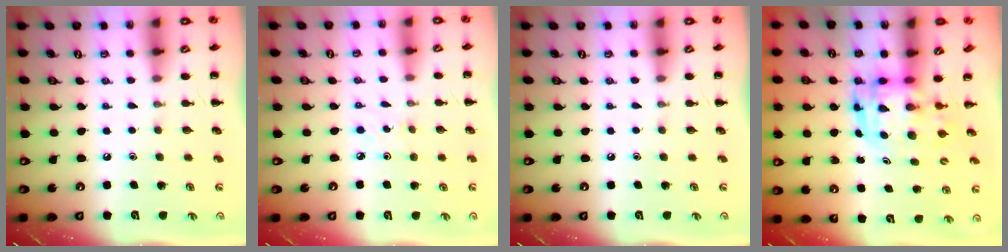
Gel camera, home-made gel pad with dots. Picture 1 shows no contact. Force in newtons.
{"total": 2.1, "press": 2.0, "slide": 0.7}
{"total": 0.0}
{"total": 3.5, "press": 3.4, "slide": 0.7}